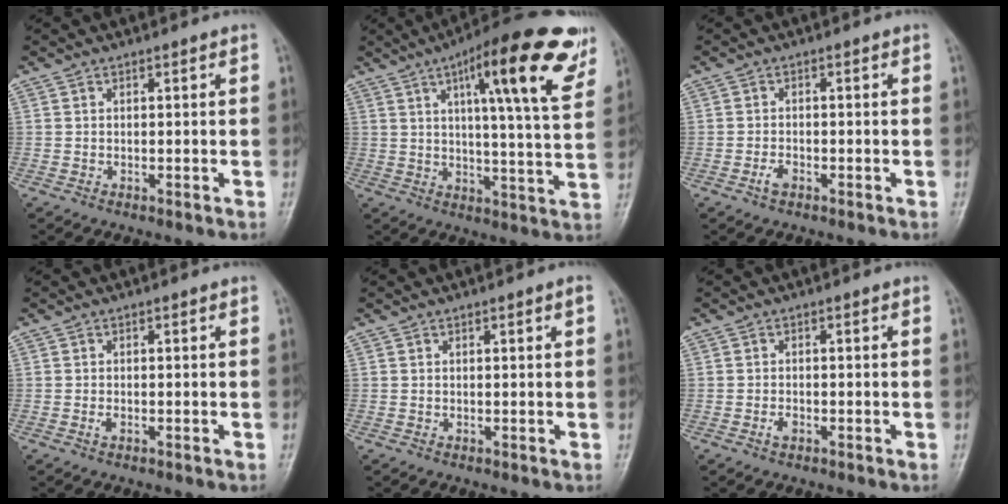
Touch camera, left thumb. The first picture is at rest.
{"total": 19.6, "force": [9.9, 4.1, 16.5], "torque": [-0.203, -0.028, 0.135]}
{"total": 1.7, "force": [-1.0, 0.9, 1.1], "torque": [-0.024, 0.004, -0.021]}
{"total": 0.8, "force": [-0.2, 0.4, 0.7], "torque": [-0.012, -0.002, -0.003]}
{"total": 0.9, "force": [0.4, 0.0, 0.8], "torque": [-0.014, 0.000, 0.006]}
{"total": 1.2, "force": [-0.6, 0.7, 0.8], "torque": [-0.016, 0.000, -0.013]}